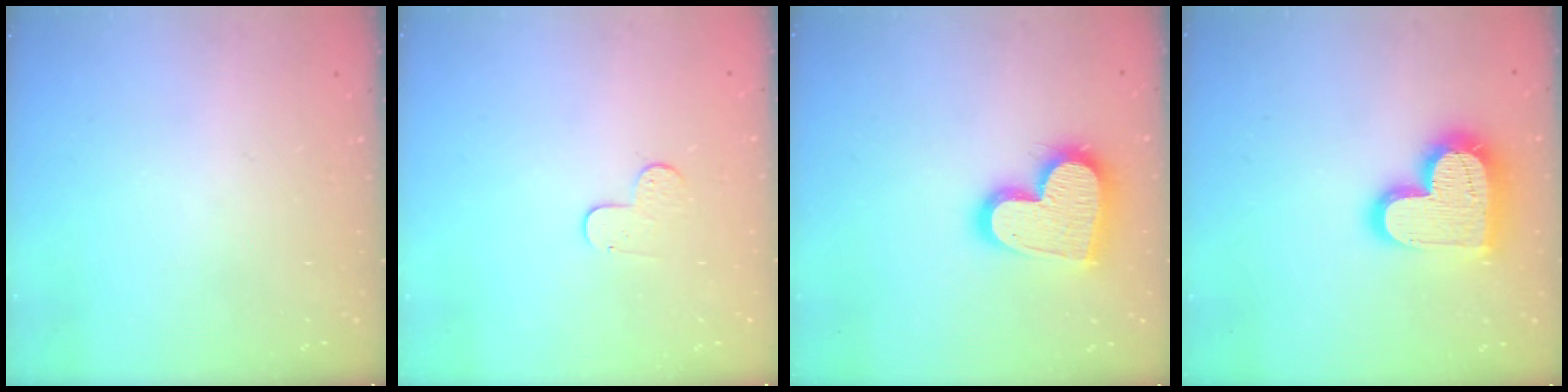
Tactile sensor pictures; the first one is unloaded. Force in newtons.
{"total": 5.9, "press": 5.8, "slide": 0.6}
{"total": 18.3, "press": 18.3, "slide": 1.3}
{"total": 18.1, "press": 18.0, "slide": 1.1}